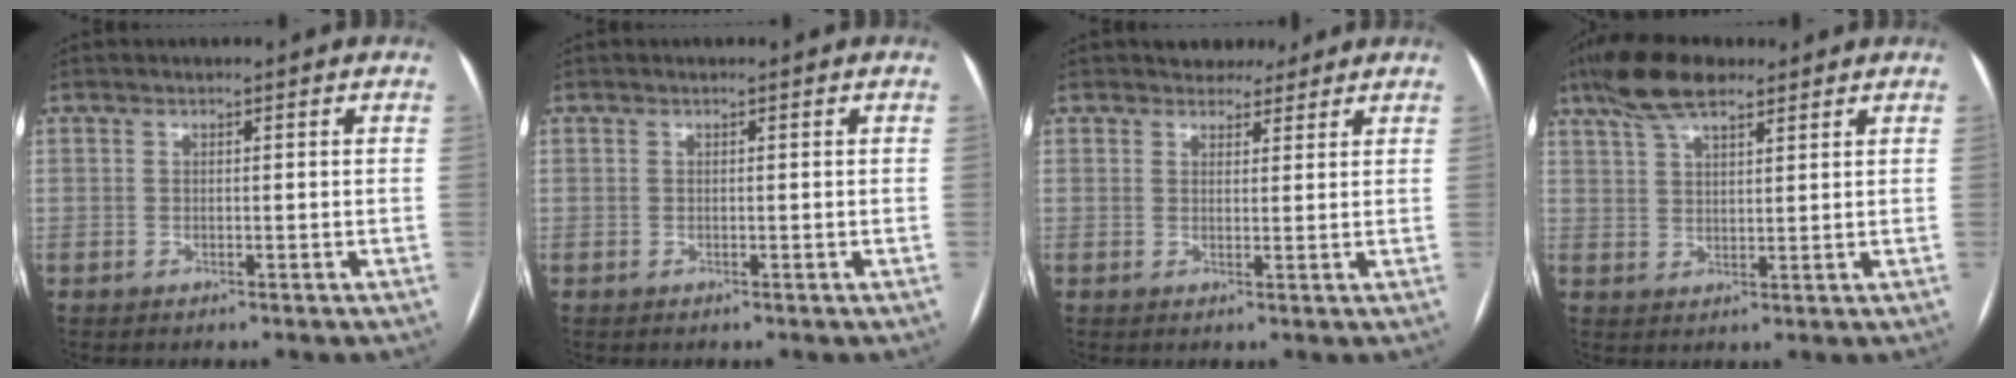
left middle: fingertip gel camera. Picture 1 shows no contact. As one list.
[{"total": 0.0}, {"total": 3.9, "force": [3.3, 1.8, 0.7], "torque": [-0.006, 0.004, 0.047]}, {"total": 8.5, "force": [6.3, 2.5, 5.2], "torque": [-0.106, 0.022, 0.114]}]